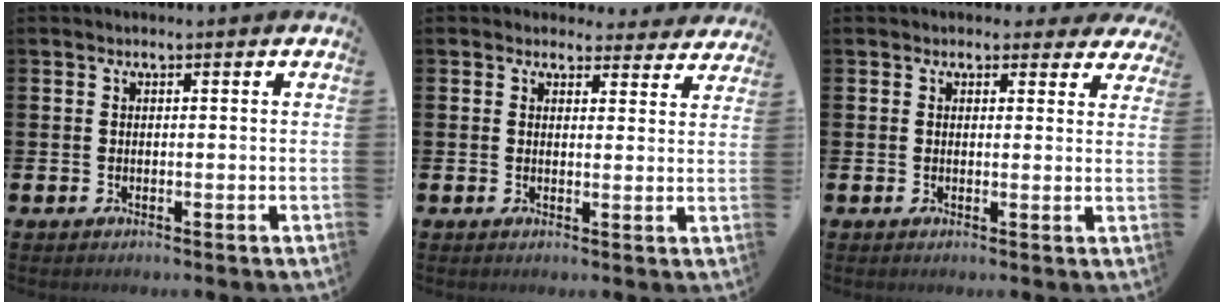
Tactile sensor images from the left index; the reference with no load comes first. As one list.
[{"total": 3.4, "force": [3.1, 1.4, 0.0], "torque": [0.003, -0.016, 0.053]}, {"total": 2.1, "force": [1.8, 1.2, 0.1], "torque": [0.013, -0.006, 0.026]}]